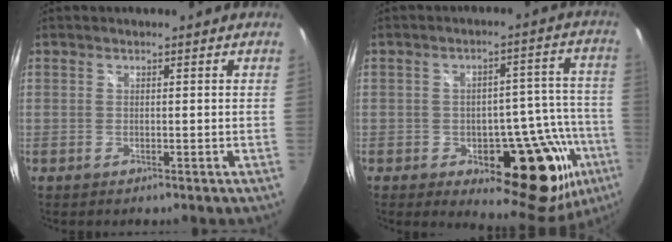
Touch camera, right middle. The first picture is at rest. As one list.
[{"total": 19.6, "force": [-8.4, 9.5, 14.9], "torque": [-0.177, -0.002, -0.098]}]